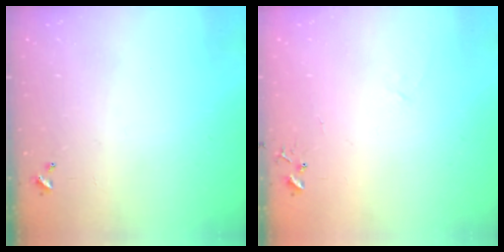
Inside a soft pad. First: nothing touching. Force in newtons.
{"total": 4.6, "press": 4.5, "slide": 0.6}